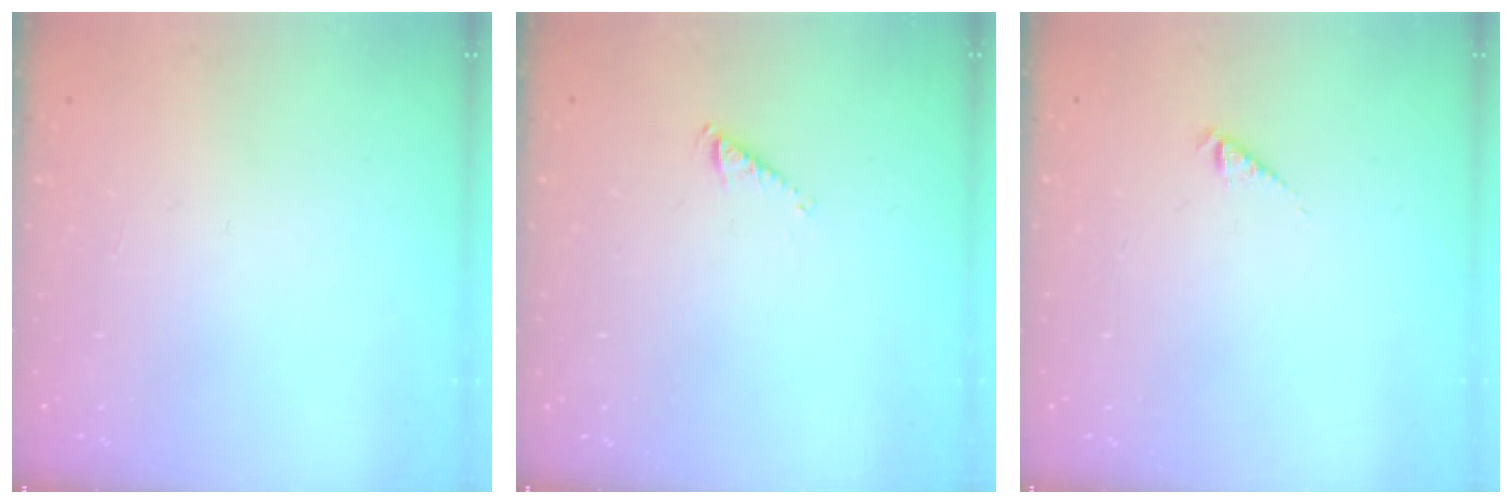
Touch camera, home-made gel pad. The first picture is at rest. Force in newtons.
{"total": 2.8, "press": 2.8, "slide": 0.5}
{"total": 2.3, "press": 2.3, "slide": 0.4}